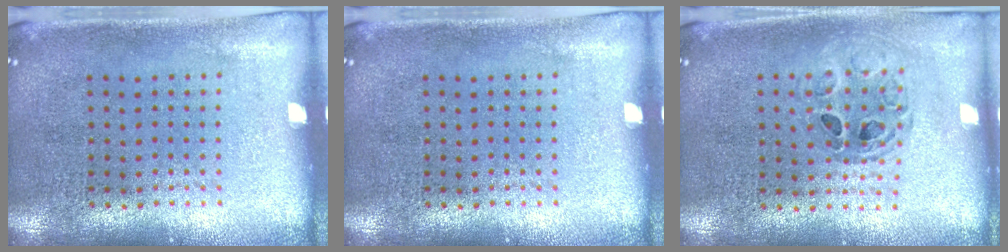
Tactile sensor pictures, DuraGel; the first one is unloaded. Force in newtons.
{"total": 0.0}
{"total": 0.8, "press": 0.8, "slide": 0.1}